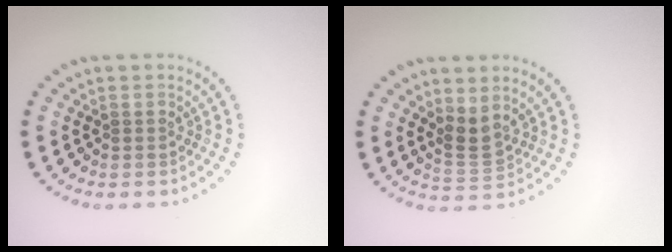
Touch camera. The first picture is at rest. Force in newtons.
{"total": 2.2, "press": 1.6, "slide": 1.6}